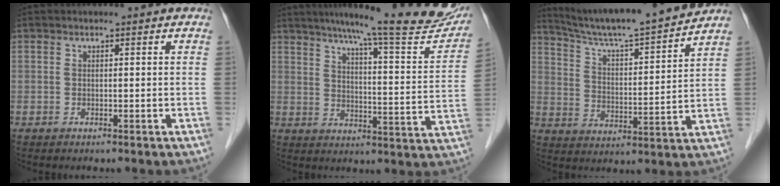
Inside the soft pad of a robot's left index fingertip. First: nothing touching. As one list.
[{"total": 22.6, "force": [19.6, 1.5, 11.2], "torque": [-0.156, -0.049, 0.243]}, {"total": 16.2, "force": [15.0, -1.0, 6.0], "torque": [-0.111, -0.010, 0.233]}]